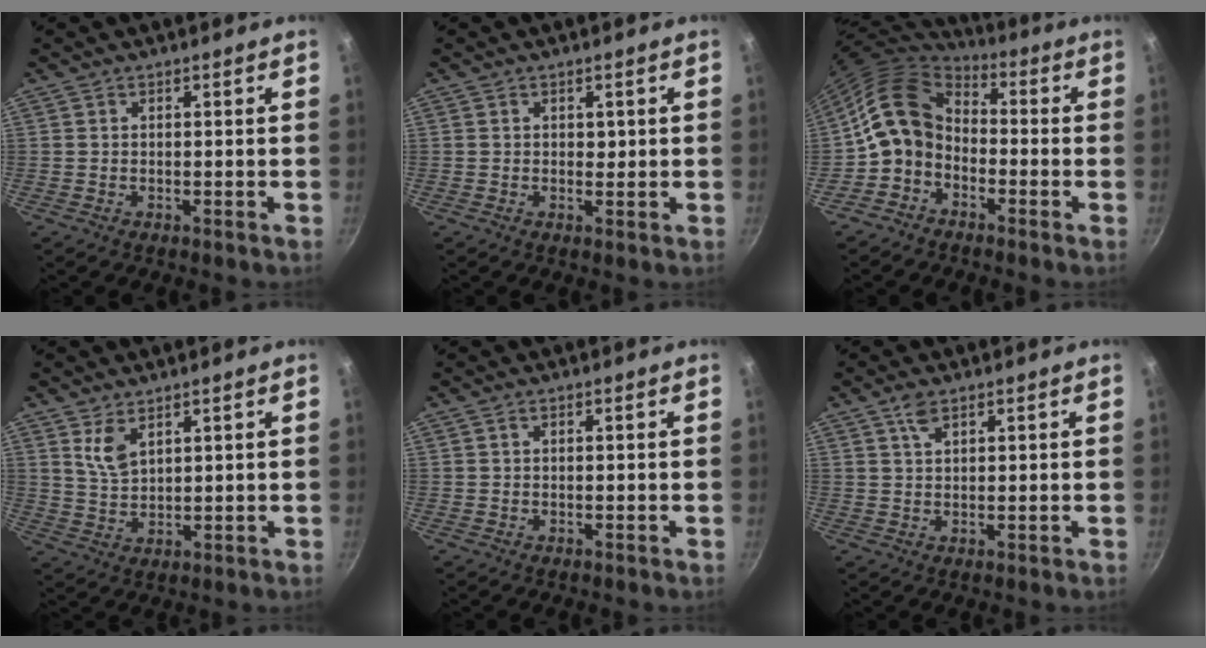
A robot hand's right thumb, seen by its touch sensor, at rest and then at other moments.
{"total": 1.3, "force": [0.4, 0.9, 0.9], "torque": [-0.004, -0.005, 0.005]}
{"total": 10.9, "force": [-2.2, 8.6, 6.2], "torque": [-0.089, 0.044, -0.060]}
{"total": 4.9, "force": [2.8, 2.4, 3.2], "torque": [-0.057, -0.024, 0.060]}
{"total": 0.7, "force": [0.3, 0.4, 0.5], "torque": [-0.010, 0.003, 0.006]}
{"total": 3.1, "force": [1.8, 1.4, 2.1], "torque": [-0.035, -0.006, 0.037]}